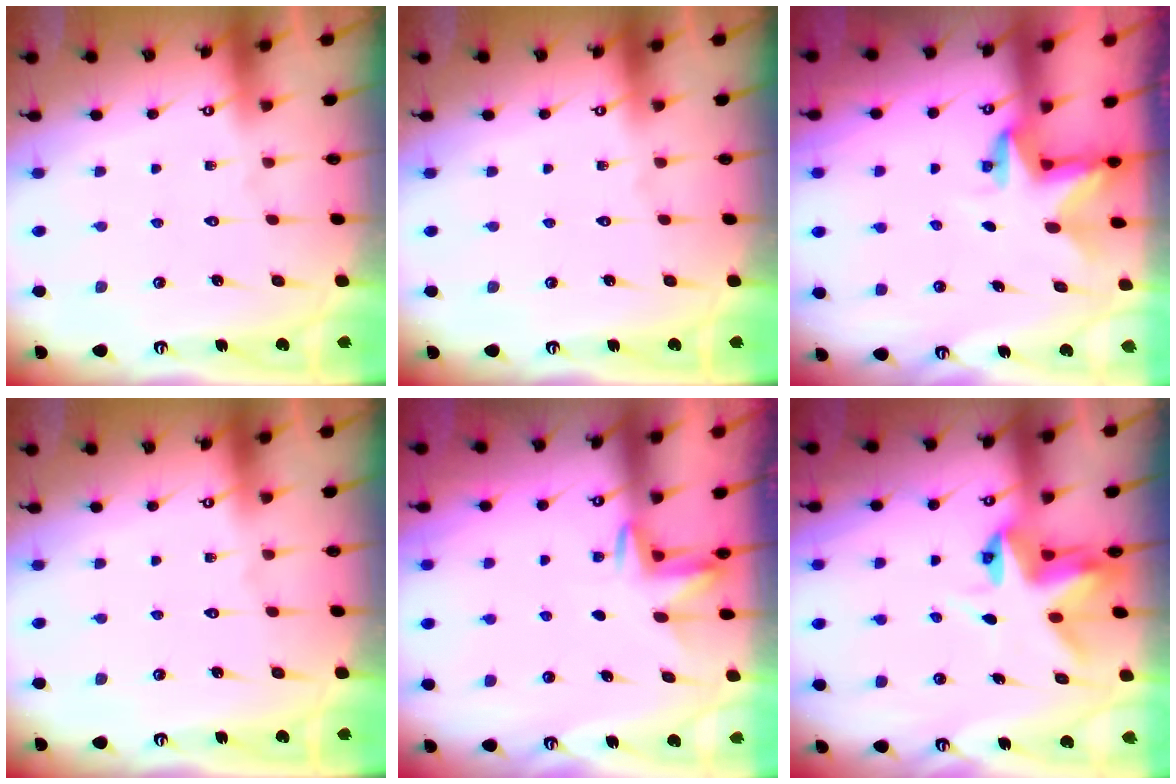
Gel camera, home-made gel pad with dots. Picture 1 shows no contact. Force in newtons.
{"total": 0.0}
{"total": 2.9, "press": 2.9, "slide": 0.2}
{"total": 0.0}
{"total": 2.6, "press": 2.6, "slide": 0.4}
{"total": 4.9, "press": 4.9, "slide": 0.3}